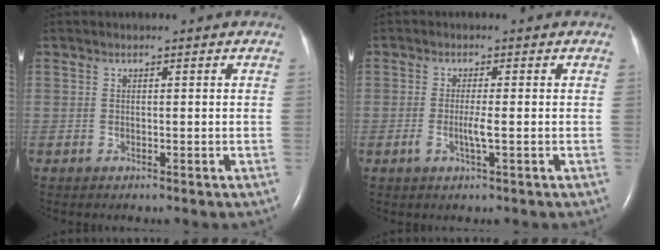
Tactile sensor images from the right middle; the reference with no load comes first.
{"total": 2.4, "force": [-0.6, -0.1, 2.3], "torque": [-0.049, -0.004, -0.011]}